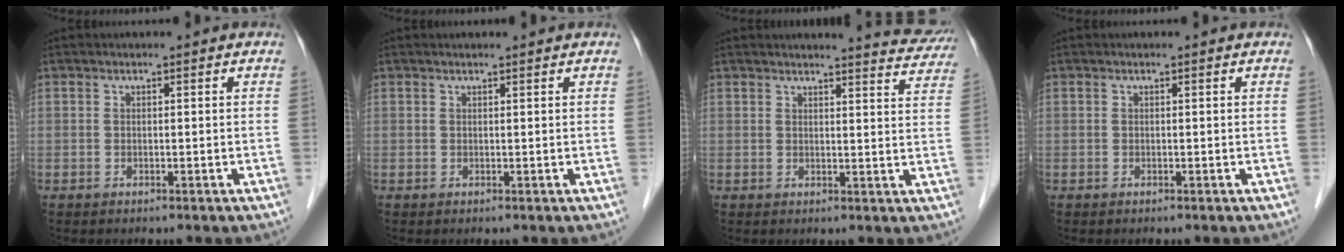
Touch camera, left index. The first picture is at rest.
{"total": 1.4, "force": [1.3, -0.1, 0.5], "torque": [-0.008, 0.009, 0.021]}
{"total": 9.2, "force": [9.0, 0.5, 1.7], "torque": [-0.010, -0.031, 0.081]}
{"total": 0.0}